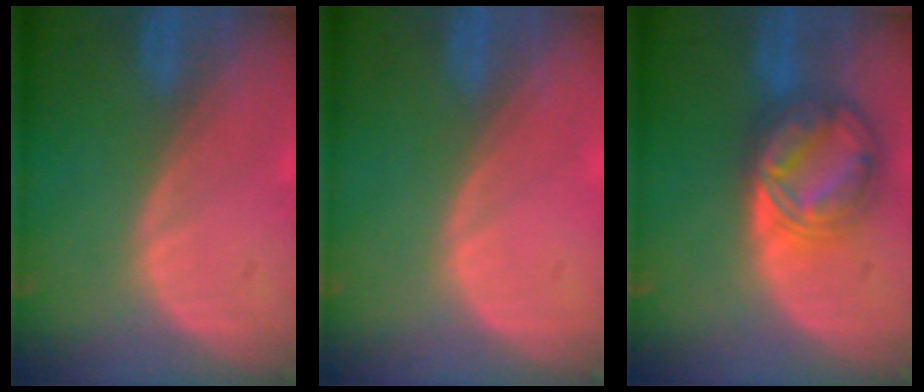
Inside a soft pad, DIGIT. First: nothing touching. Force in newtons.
{"total": 0.6, "press": 0.0, "slide": 0.6}
{"total": 8.2, "press": 8.2, "slide": 0.6}